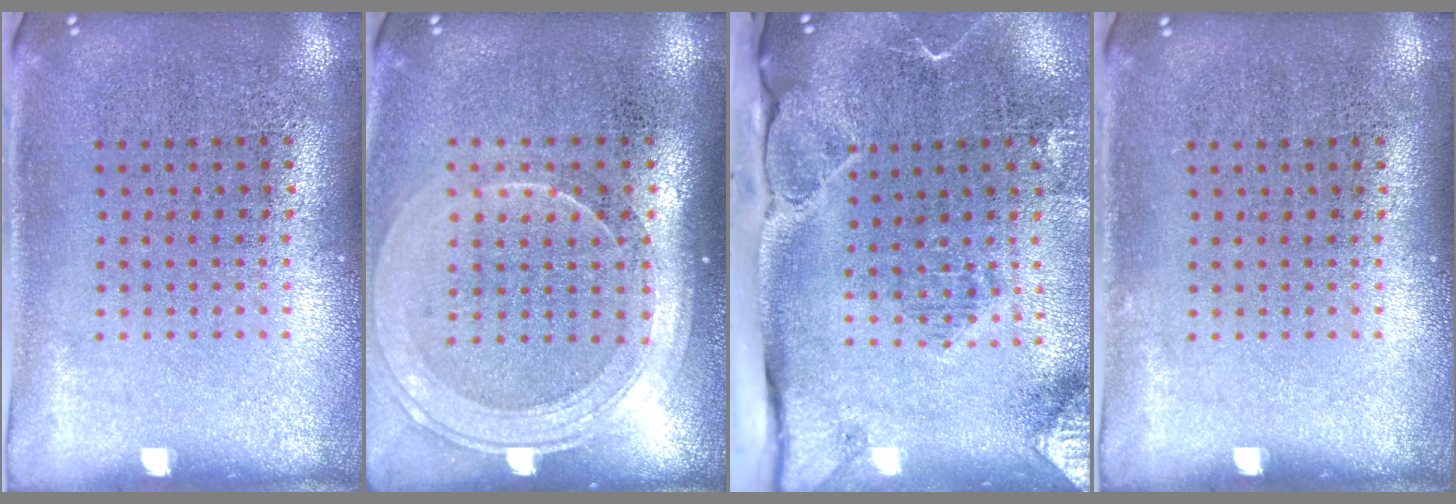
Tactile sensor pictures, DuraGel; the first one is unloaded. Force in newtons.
{"total": 1.8, "press": 1.6, "slide": 0.8}
{"total": 2.7, "press": 2.2, "slide": 1.6}
{"total": 0.0}